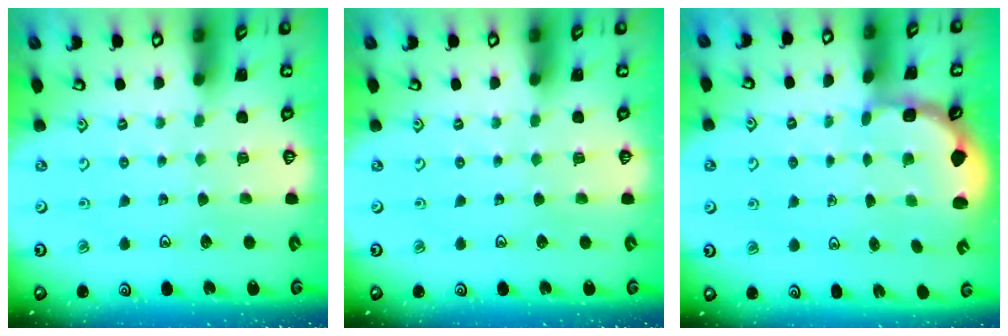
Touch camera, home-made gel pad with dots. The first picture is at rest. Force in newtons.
{"total": 0.0}
{"total": 2.7, "press": 2.1, "slide": 1.7}